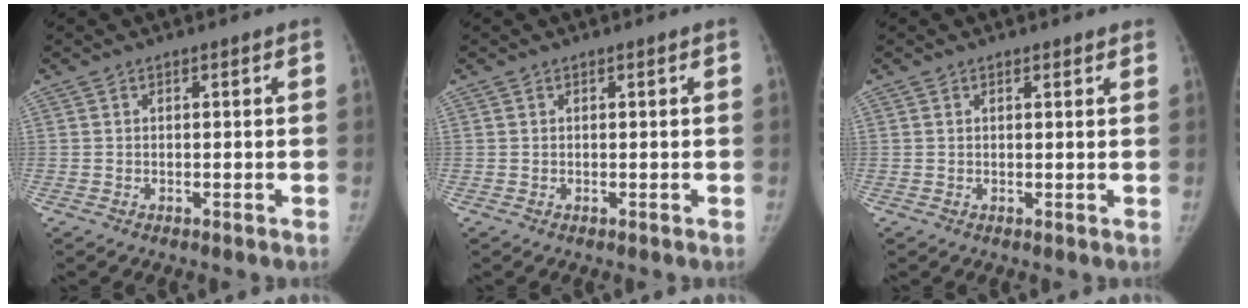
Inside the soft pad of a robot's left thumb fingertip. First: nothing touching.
{"total": 0.0}
{"total": 1.0, "force": [0.9, 0.4, 0.5], "torque": [-0.004, -0.004, 0.011]}